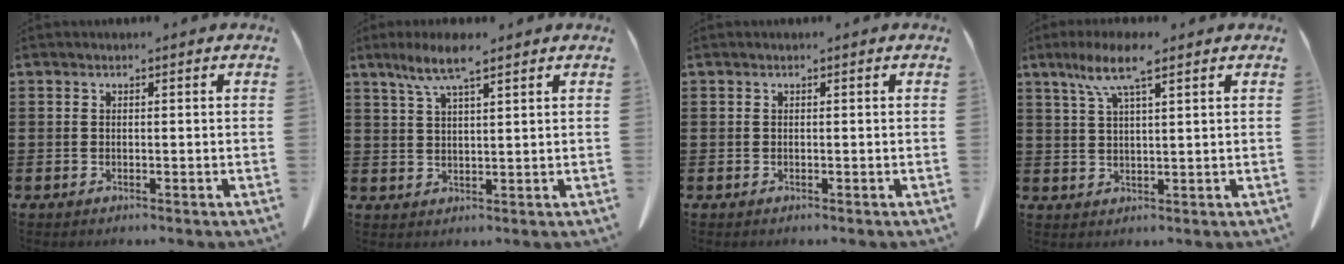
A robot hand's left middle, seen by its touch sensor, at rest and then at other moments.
{"total": 6.3, "force": [4.2, 1.0, 4.6], "torque": [-0.099, -0.001, 0.073]}
{"total": 0.0}
{"total": 7.0, "force": [4.4, 0.9, 5.3], "torque": [-0.114, 0.001, 0.077]}